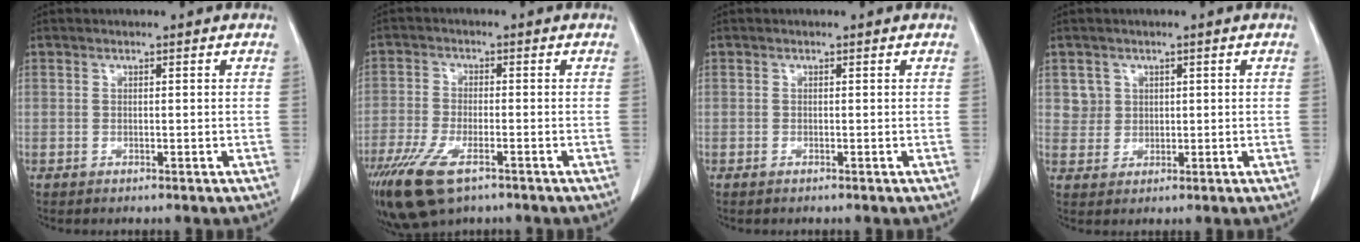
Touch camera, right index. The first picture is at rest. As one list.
[{"total": 10.2, "force": [-6.5, 3.7, 7.0], "torque": [-0.134, -0.021, -0.113]}, {"total": 0.0}, {"total": 3.1, "force": [1.3, 2.8, -0.1], "torque": [0.017, 0.002, 0.021]}]